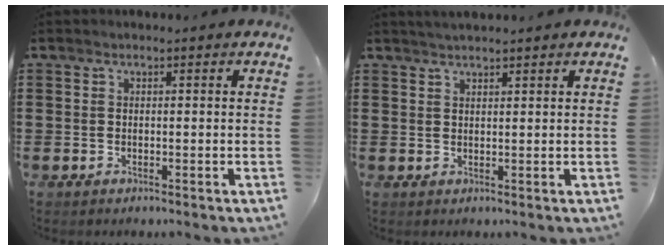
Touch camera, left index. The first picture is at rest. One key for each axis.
{"total": 1.4, "fx": 1.3, "fy": 0.0, "fz": 0.3, "tx": -0.008, "ty": 0.004, "tz": 0.025}